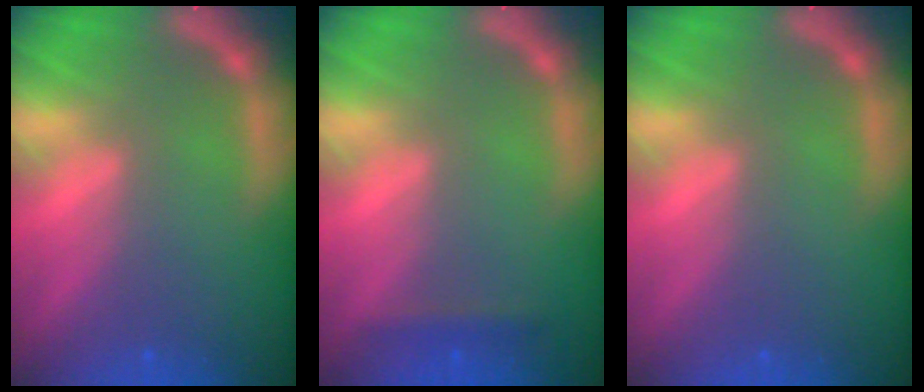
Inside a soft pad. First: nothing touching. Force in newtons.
{"total": 1.4}
{"total": 0.0}